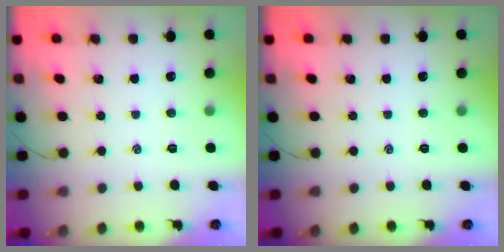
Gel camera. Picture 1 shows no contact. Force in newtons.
{"total": 0.0}